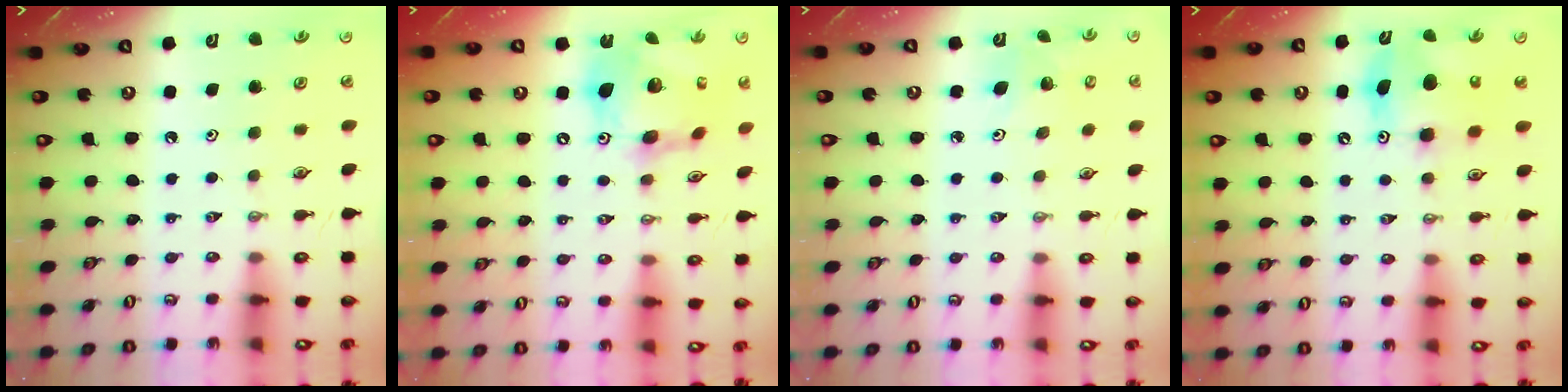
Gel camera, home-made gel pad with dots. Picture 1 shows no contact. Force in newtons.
{"total": 17.7, "press": 17.6, "slide": 1.7}
{"total": 3.6, "press": 3.2, "slide": 1.6}
{"total": 8.8, "press": 8.6, "slide": 1.7}